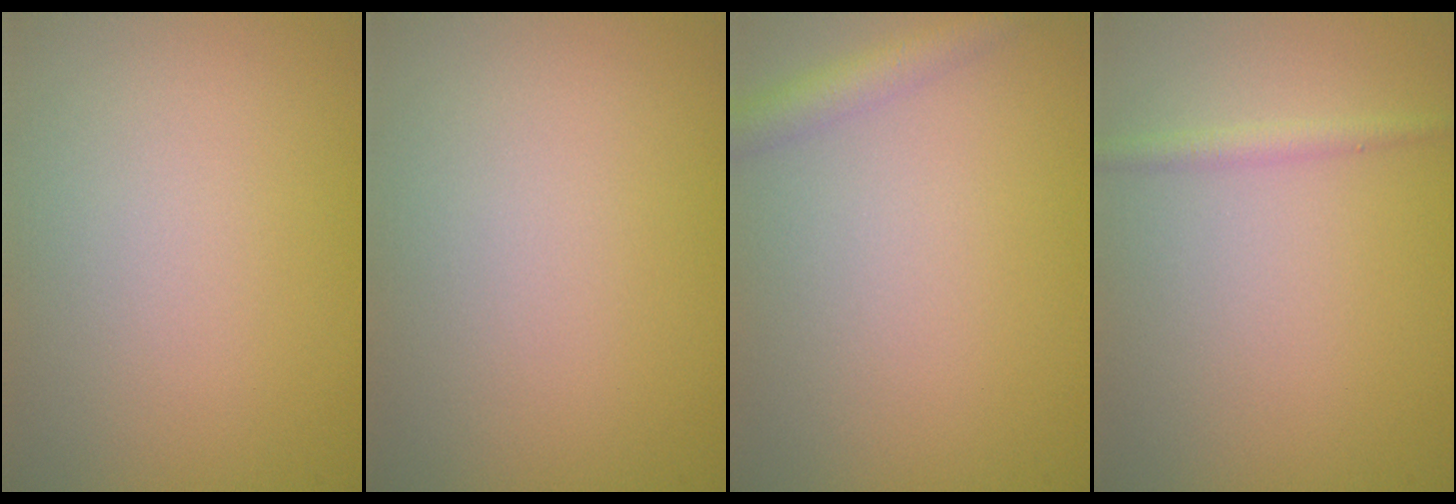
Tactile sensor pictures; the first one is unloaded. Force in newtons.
{"total": 0.0}
{"total": 2.3, "press": 2.3, "slide": 0.1}
{"total": 1.3, "press": 1.3, "slide": 0.0}